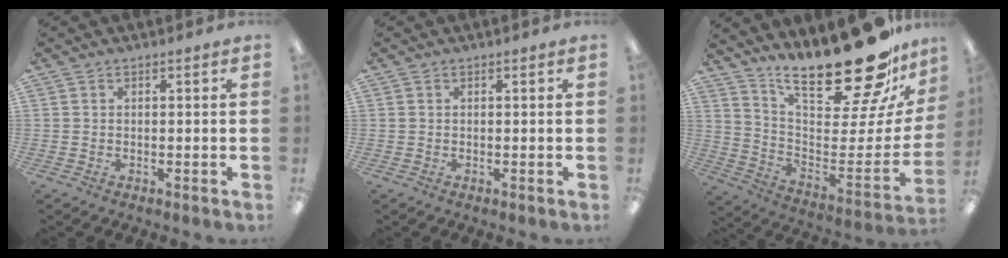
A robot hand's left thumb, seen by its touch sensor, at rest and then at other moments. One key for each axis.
{"total": 0.0}
{"total": 25.8, "fx": 20.5, "fy": 6.7, "fz": 14.0, "tx": -0.198, "ty": -0.158, "tz": 0.338}